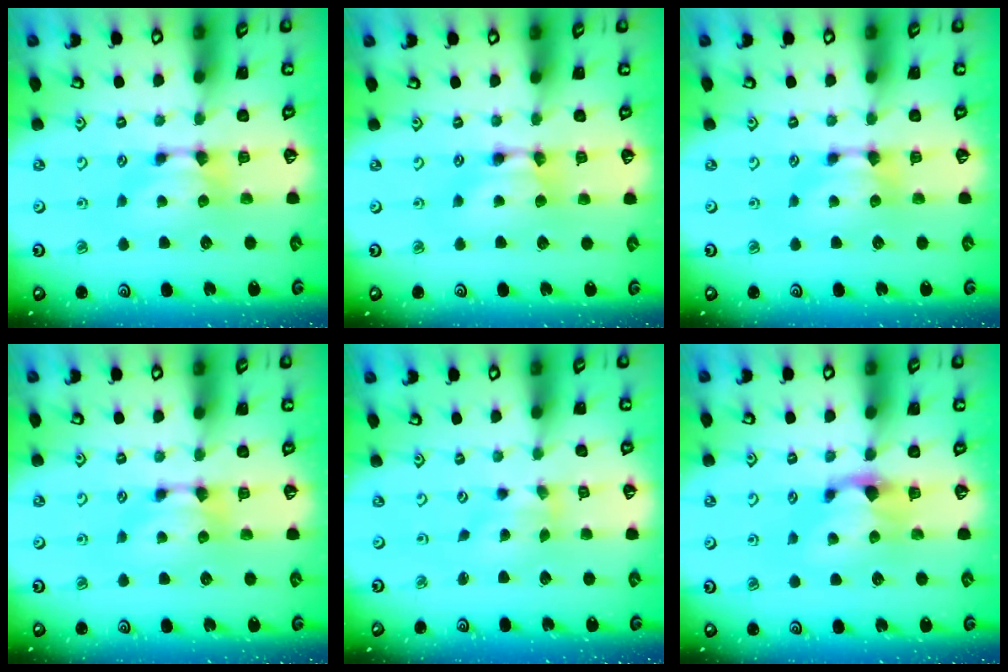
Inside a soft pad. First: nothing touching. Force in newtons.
{"total": 1.8, "press": 1.8, "slide": 0.2}
{"total": 0.0}
{"total": 0.0}
{"total": 1.3, "press": 0.3, "slide": 1.2}
{"total": 1.1, "press": 0.3, "slide": 1.1}